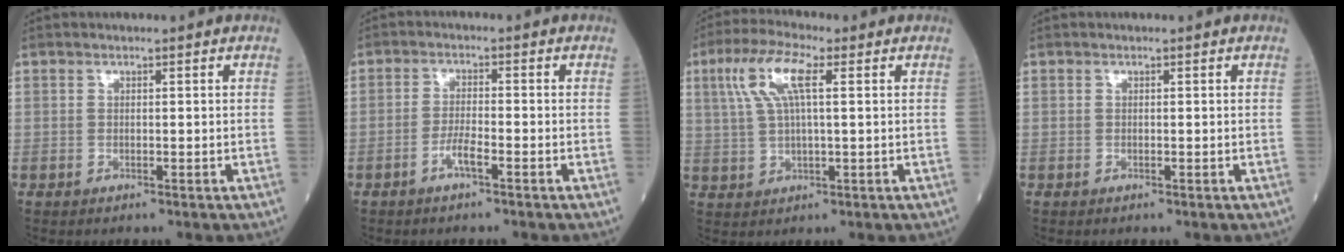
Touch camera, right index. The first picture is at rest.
{"total": 2.8, "force": [-1.7, 0.2, 2.2], "torque": [-0.044, 0.000, -0.034]}
{"total": 8.1, "force": [2.8, 1.8, 7.4], "torque": [-0.161, 0.022, 0.055]}
{"total": 0.0}